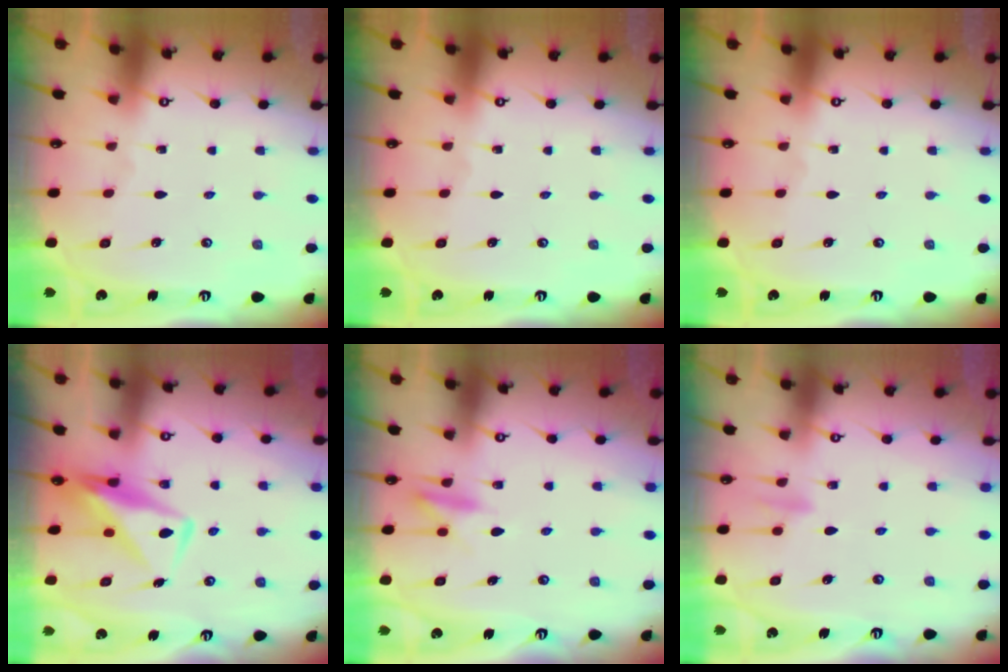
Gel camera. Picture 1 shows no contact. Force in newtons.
{"total": 0.0}
{"total": 0.0}
{"total": 11.4, "press": 11.3, "slide": 1.1}
{"total": 10.0, "press": 9.9, "slide": 1.3}
{"total": 8.7, "press": 8.6, "slide": 1.3}